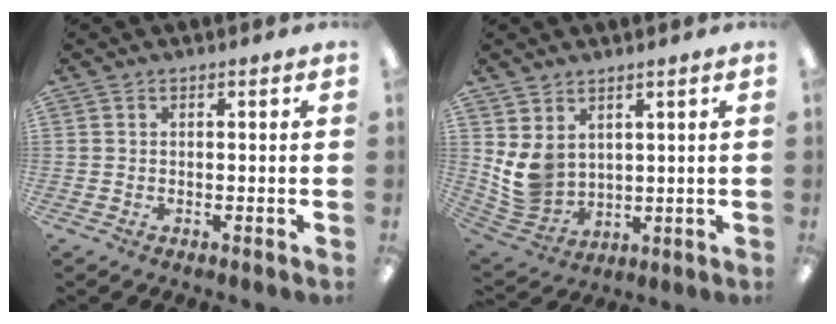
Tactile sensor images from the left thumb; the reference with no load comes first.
{"total": 7.8, "force": [3.0, 6.1, 3.8], "torque": [-0.094, -0.017, 0.065]}